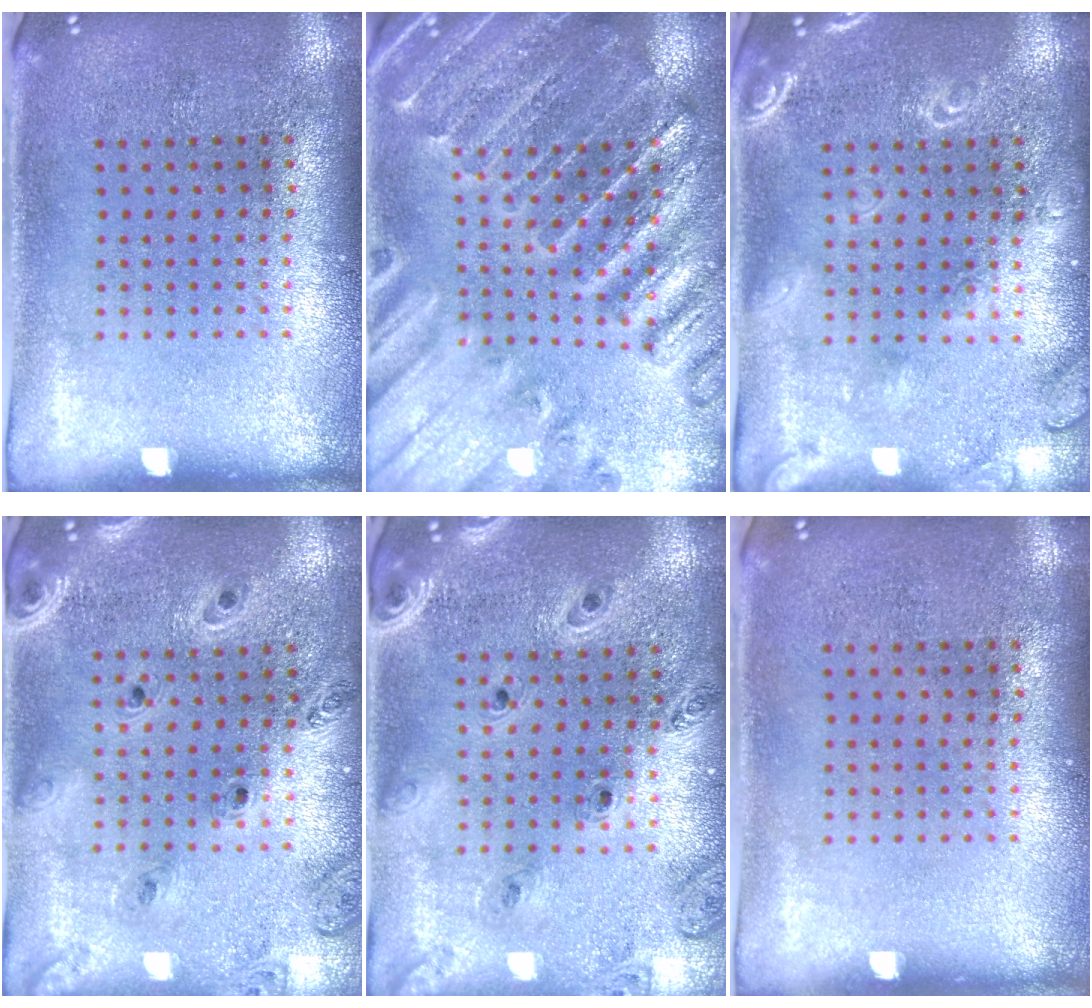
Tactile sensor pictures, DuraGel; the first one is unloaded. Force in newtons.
{"total": 2.8, "press": 2.8, "slide": 0.3}
{"total": 1.8, "press": 1.8, "slide": 0.5}
{"total": 1.3, "press": 1.3, "slide": 0.2}
{"total": 1.4, "press": 1.4, "slide": 0.1}
{"total": 0.0}